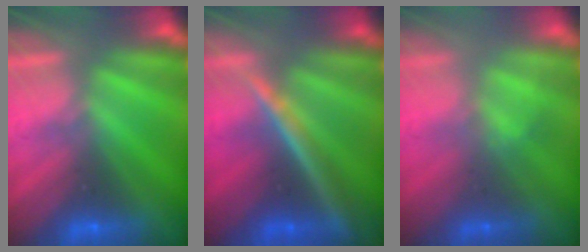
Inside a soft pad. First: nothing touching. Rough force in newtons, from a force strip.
{"total": 4.6}
{"total": 2.3}